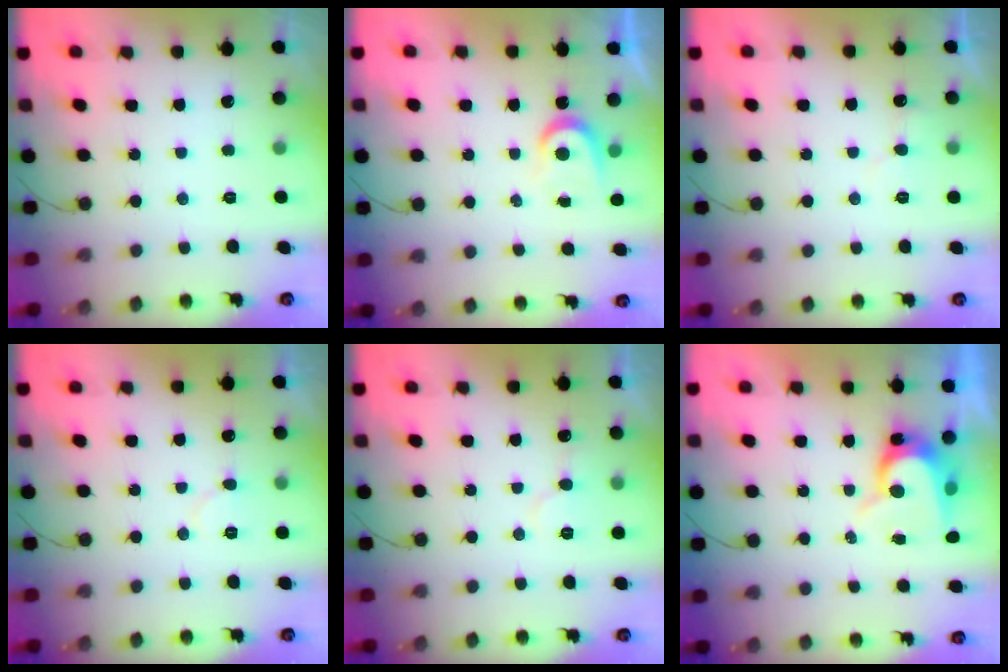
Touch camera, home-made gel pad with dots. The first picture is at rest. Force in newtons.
{"total": 4.1, "press": 4.1, "slide": 0.6}
{"total": 4.5, "press": 4.5, "slide": 0.5}
{"total": 5.4, "press": 5.4, "slide": 0.5}
{"total": 5.1, "press": 5.1, "slide": 0.5}
{"total": 9.7, "press": 9.7, "slide": 0.9}